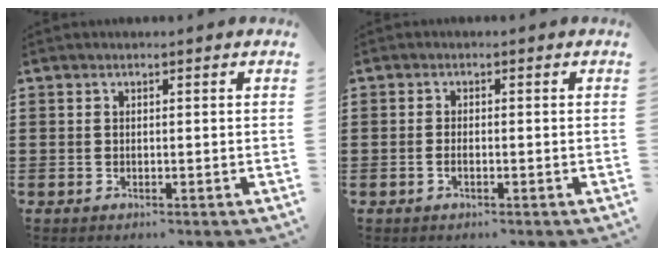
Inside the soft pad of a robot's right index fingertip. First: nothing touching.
{"total": 1.1, "force": [-0.5, 0.3, 0.9], "torque": [-0.019, -0.005, -0.007]}